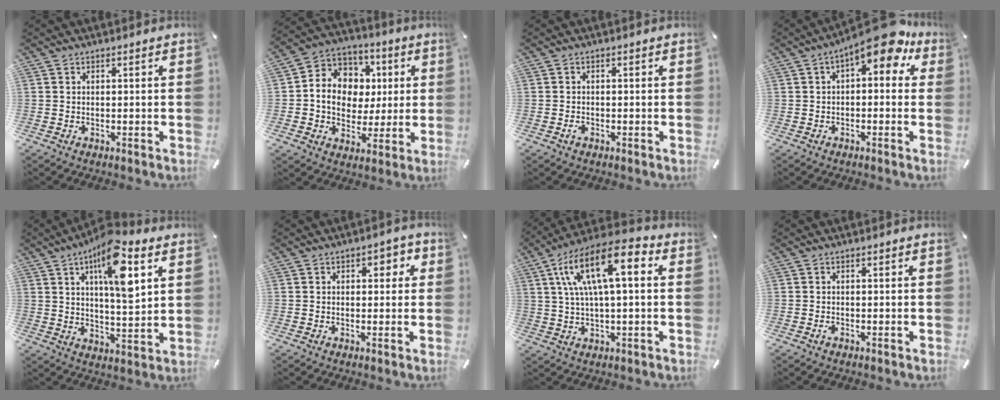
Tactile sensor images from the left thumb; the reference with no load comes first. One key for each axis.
{"total": 11.7, "fx": 0.4, "fy": 10.9, "fz": 4.3, "tx": -0.088, "ty": -0.005, "tz": 0.013}
{"total": 1.1, "fx": -0.6, "fy": 0.6, "fz": 0.7, "tx": -0.015, "ty": 0.002, "tz": -0.013}
{"total": 10.1, "fx": 5.6, "fy": 3.6, "fz": 7.6, "tx": -0.109, "ty": -0.030, "tz": 0.090}
{"total": 14.0, "fx": 6.9, "fy": 4.9, "fz": 11.2, "tx": -0.178, "ty": -0.023, "tz": 0.111}
{"total": 3.4, "fx": 0.6, "fy": 2.2, "fz": 2.5, "tx": -0.026, "ty": 0.002, "tz": 0.001}
{"total": 15.7, "fx": 4.7, "fy": 5.7, "fz": 13.9, "tx": -0.268, "ty": -0.004, "tz": 0.080}
{"total": 0.7, "fx": -0.4, "fy": 0.3, "fz": 0.5, "tx": -0.010, "ty": -0.001, "tz": -0.007}